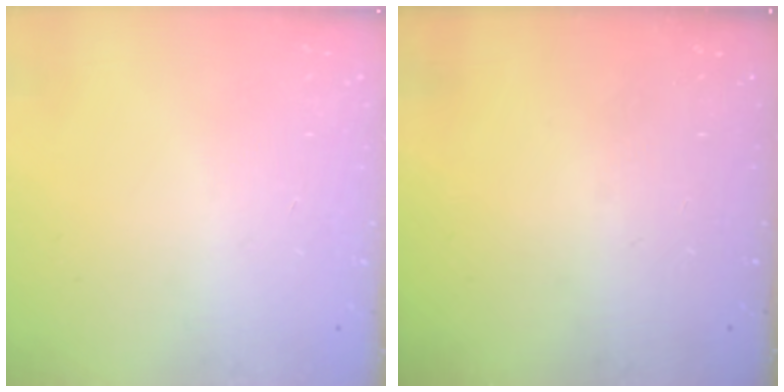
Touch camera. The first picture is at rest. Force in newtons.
{"total": 0.0}